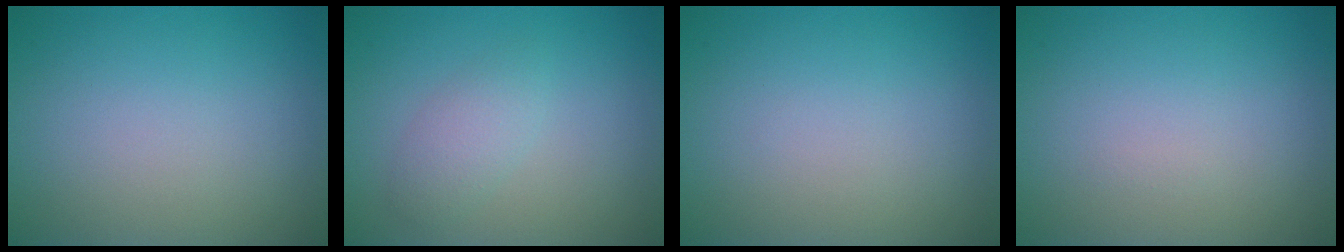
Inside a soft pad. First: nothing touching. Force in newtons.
{"total": 1.9, "press": 1.9, "slide": 0.1}
{"total": 0.0}
{"total": 0.0}